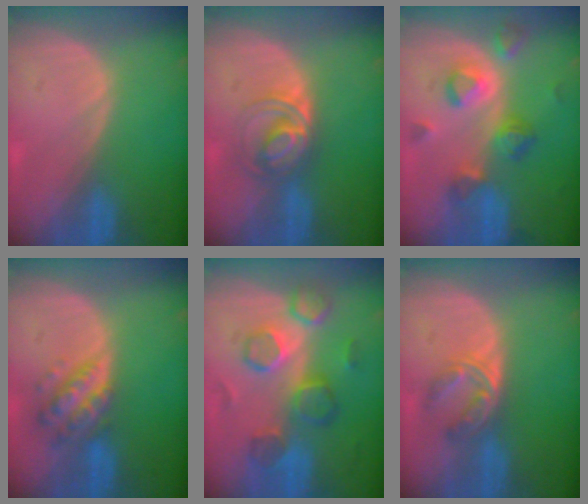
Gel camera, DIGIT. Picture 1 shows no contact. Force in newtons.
{"total": 5.9, "press": 5.5, "slide": 2.1}
{"total": 7.5, "press": 7.4, "slide": 1.4}
{"total": 6.4, "press": 5.7, "slide": 2.8}
{"total": 8.7, "press": 8.5, "slide": 2.1}
{"total": 5.6, "press": 4.6, "slide": 3.2}